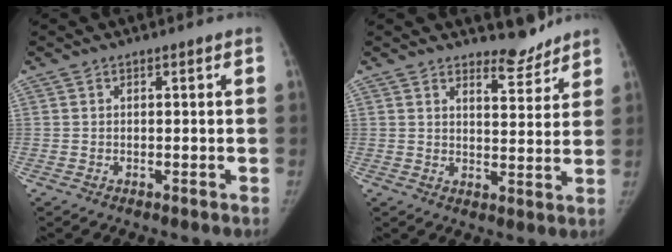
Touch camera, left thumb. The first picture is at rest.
{"total": 5.2, "force": [4.9, 1.5, 0.9], "torque": [0.008, -0.047, 0.075]}